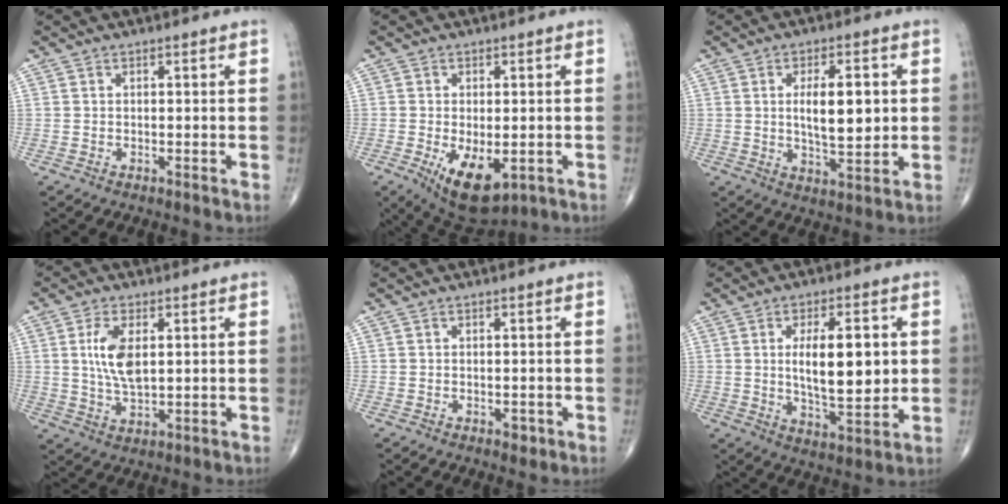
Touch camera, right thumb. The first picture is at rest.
{"total": 7.7, "force": [-2.0, 3.5, 6.5], "torque": [-0.103, -0.021, -0.020]}
{"total": 9.8, "force": [1.3, 3.8, 8.9], "torque": [-0.134, -0.011, 0.026]}
{"total": 7.6, "force": [1.6, 3.6, 6.6], "torque": [-0.130, -0.009, 0.036]}
{"total": 1.2, "force": [-0.6, 0.7, 0.8], "torque": [-0.003, -0.001, -0.007]}
{"total": 12.9, "force": [1.7, 5.1, 11.8], "torque": [-0.174, -0.018, 0.034]}